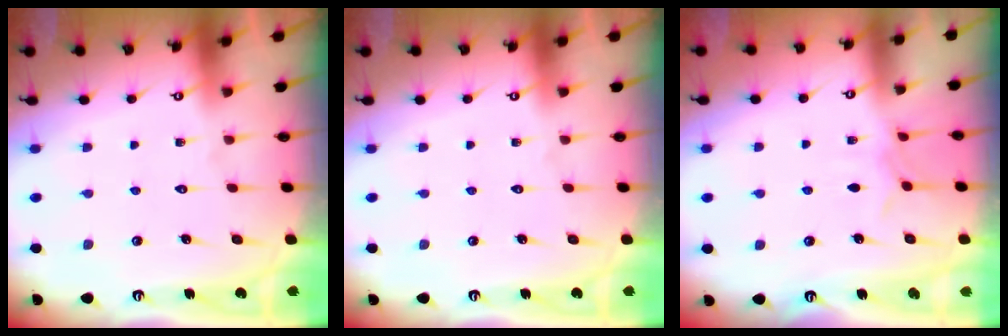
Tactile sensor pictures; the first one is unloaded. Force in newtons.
{"total": 0.0}
{"total": 3.5, "press": 3.5, "slide": 0.7}